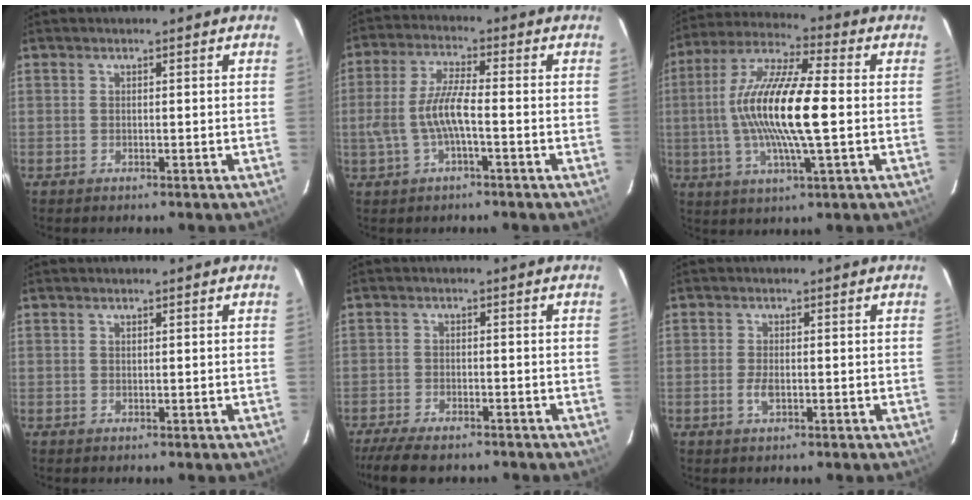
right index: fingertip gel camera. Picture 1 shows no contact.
{"total": 8.2, "force": [-1.8, 1.9, 7.8], "torque": [-0.166, 0.004, -0.029]}
{"total": 17.1, "force": [-0.6, 2.9, 16.8], "torque": [-0.326, 0.005, -0.021]}
{"total": 0.0}
{"total": 9.1, "force": [-7.5, 2.6, 4.5], "torque": [-0.112, -0.026, -0.129]}
{"total": 2.4, "force": [-0.7, 1.1, 2.1], "torque": [-0.042, -0.003, -0.012]}